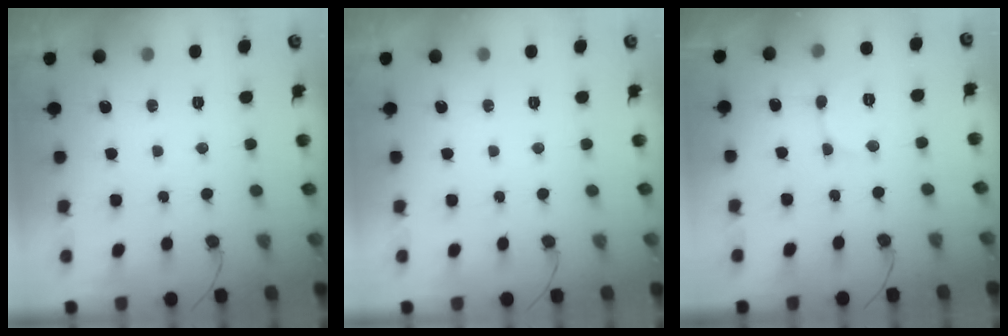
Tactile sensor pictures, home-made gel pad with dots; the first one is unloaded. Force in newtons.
{"total": 0.0}
{"total": 5.5, "press": 5.5, "slide": 0.4}